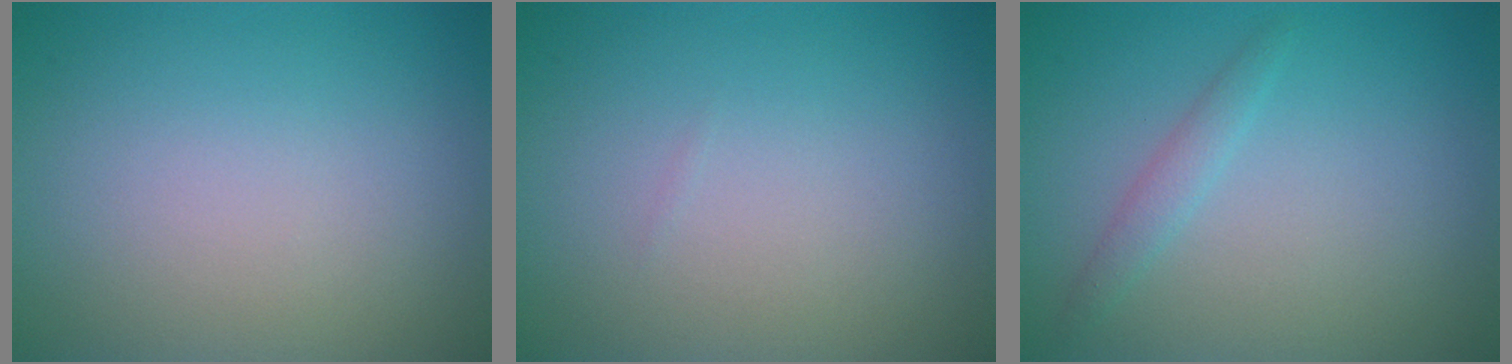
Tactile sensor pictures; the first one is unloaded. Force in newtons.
{"total": 0.0}
{"total": 1.3, "press": 1.3, "slide": 0.1}